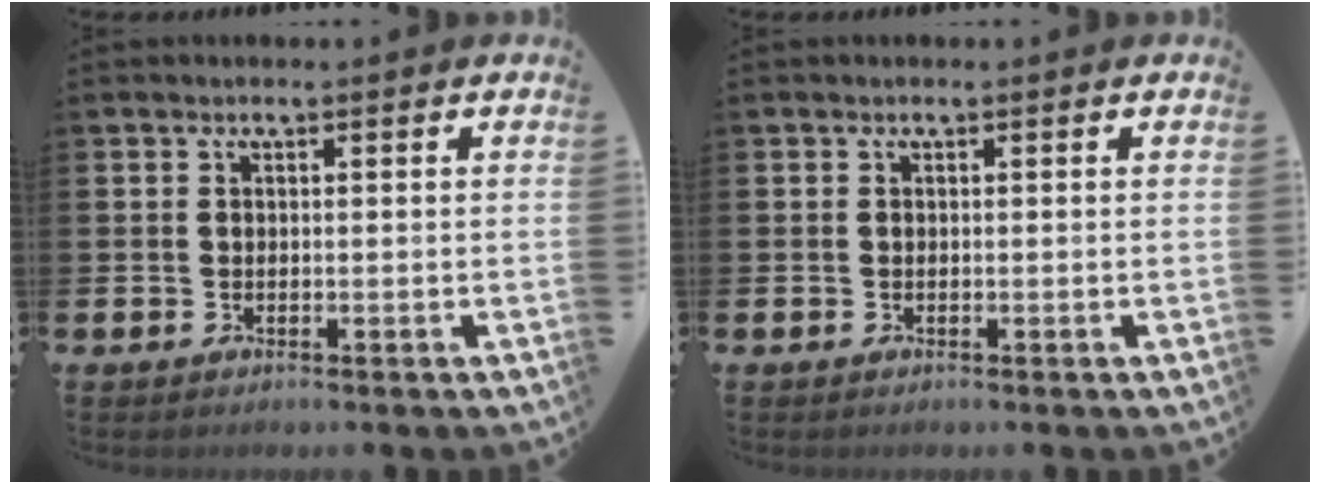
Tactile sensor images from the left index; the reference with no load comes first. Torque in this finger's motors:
{"motor_torque": [0.00, 0.02, 0.00, -0.01]}